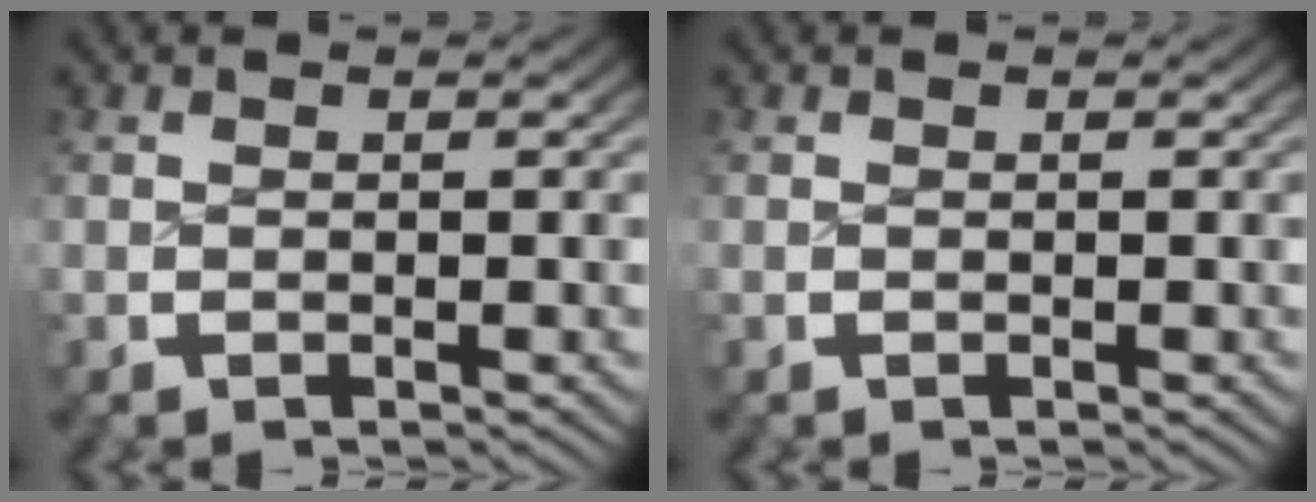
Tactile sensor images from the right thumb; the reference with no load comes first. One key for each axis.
{"total": 0.0}